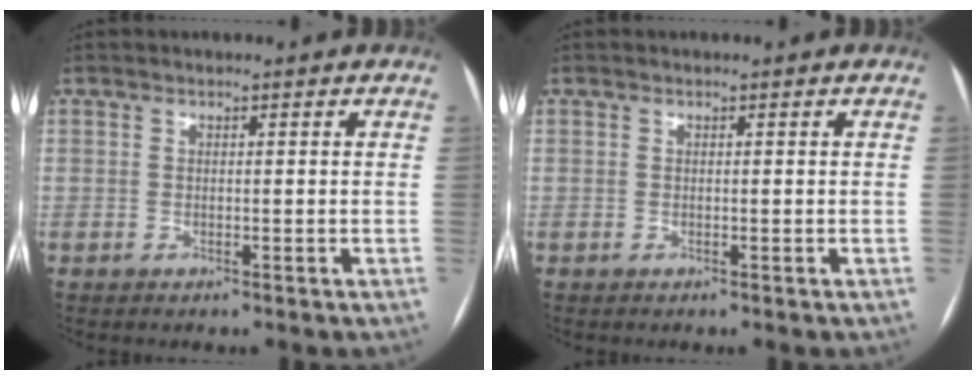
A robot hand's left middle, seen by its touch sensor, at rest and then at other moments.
{"total": 0.0}